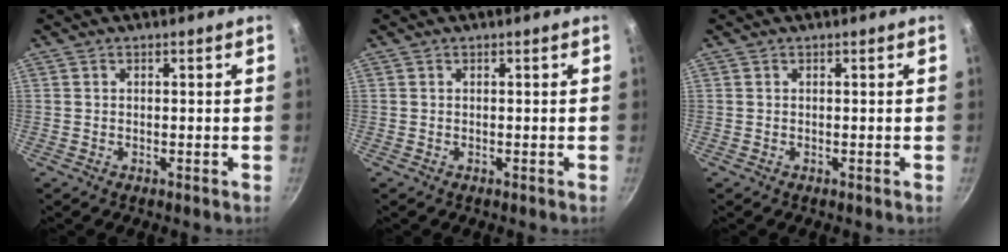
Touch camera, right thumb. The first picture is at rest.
{"total": 0.0}
{"total": 0.0}